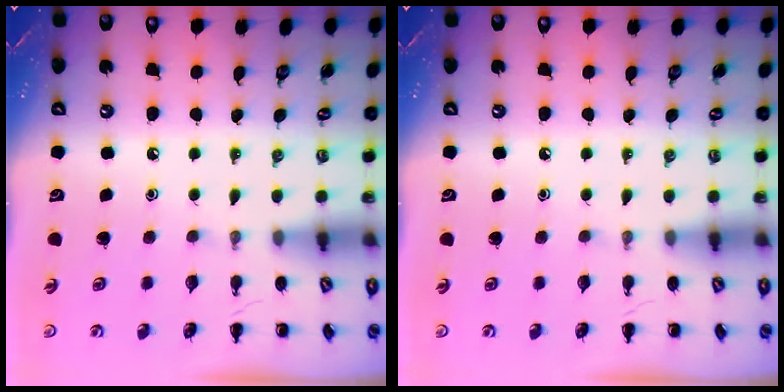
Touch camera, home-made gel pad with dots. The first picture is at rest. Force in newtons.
{"total": 0.0}